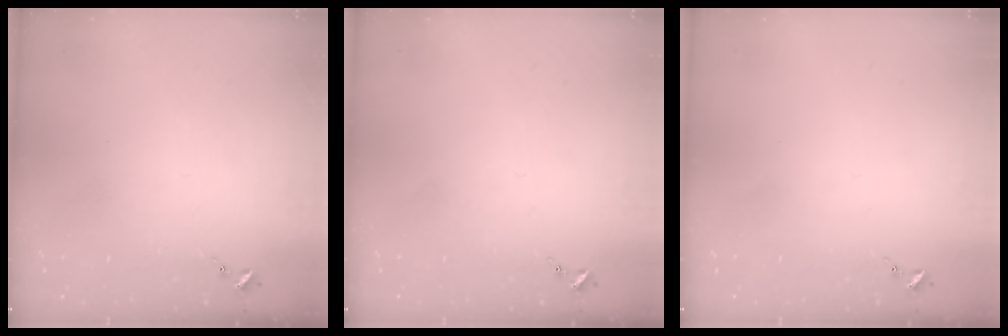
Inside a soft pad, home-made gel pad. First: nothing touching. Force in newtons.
{"total": 0.0}
{"total": 0.0}